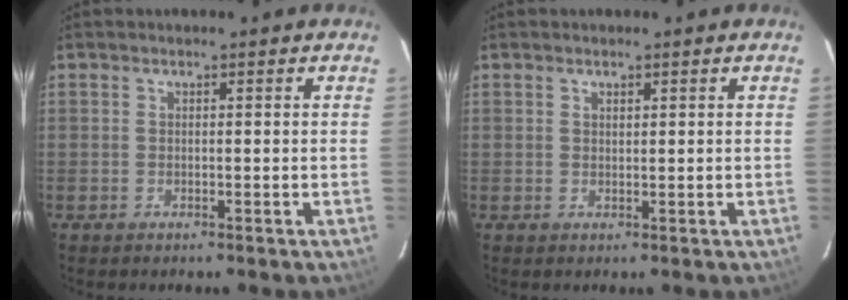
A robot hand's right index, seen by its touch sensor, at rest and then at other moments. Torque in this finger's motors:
{"motor_torque": [0.02, 0.07, -0.03, -0.01]}